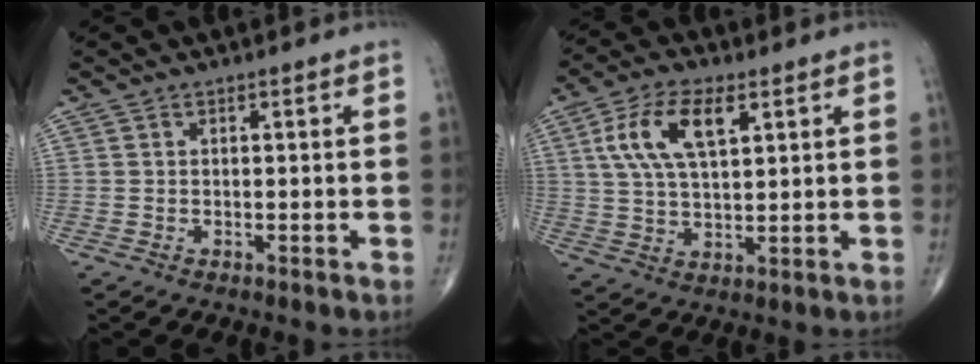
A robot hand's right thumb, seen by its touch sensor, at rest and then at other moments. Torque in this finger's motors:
{"motor_torque": [0.14, 0.21, 0.93, 0.49, 0.32]}